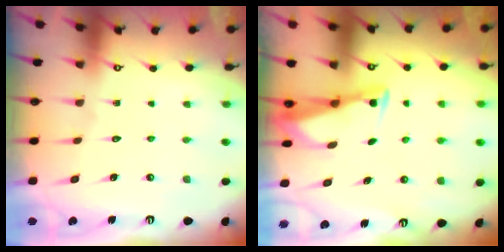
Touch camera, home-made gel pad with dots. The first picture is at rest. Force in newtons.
{"total": 2.8, "press": 2.8, "slide": 0.3}